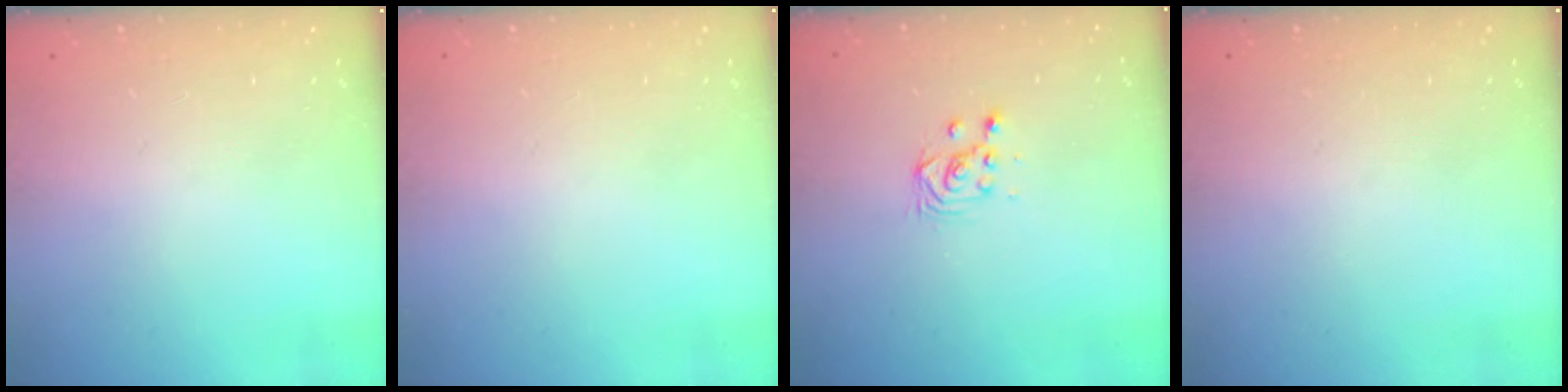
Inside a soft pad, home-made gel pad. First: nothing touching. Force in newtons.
{"total": 0.0}
{"total": 3.5, "press": 3.5, "slide": 0.4}
{"total": 0.0}